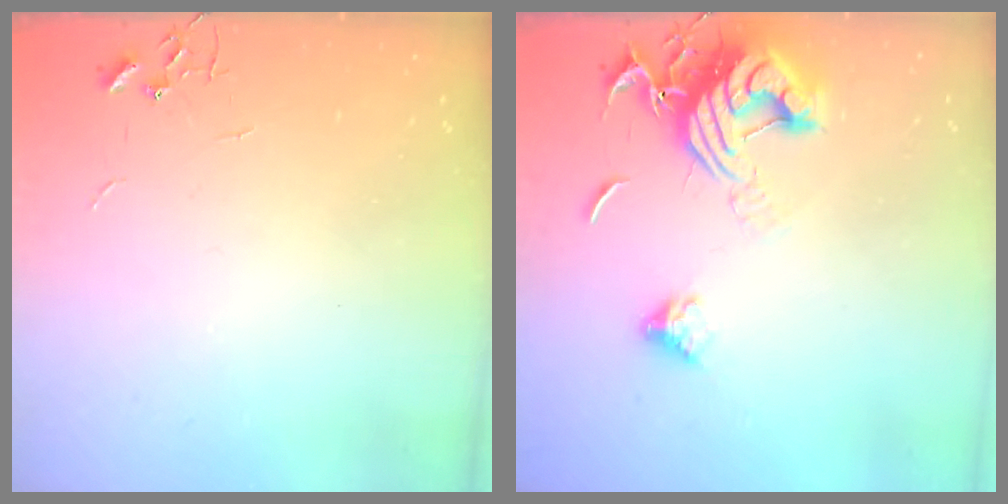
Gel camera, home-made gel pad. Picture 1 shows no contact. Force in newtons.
{"total": 14.3, "press": 14.2, "slide": 1.7}